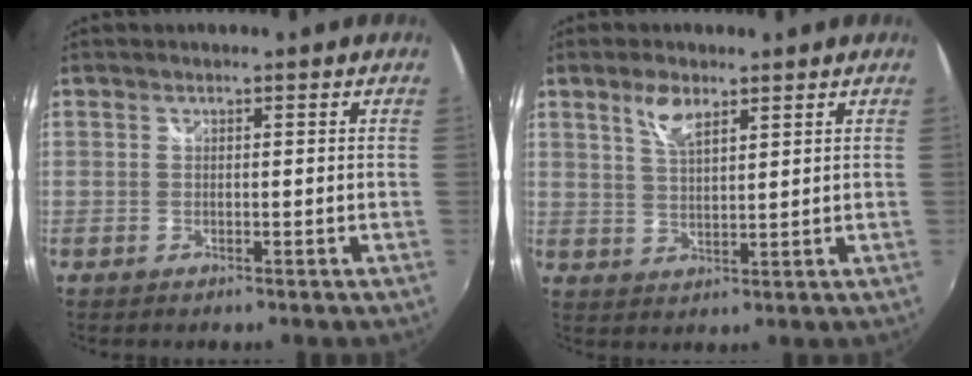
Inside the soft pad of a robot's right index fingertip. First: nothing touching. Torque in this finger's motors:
{"motor_torque": [0.28, 0.10, 0.21, 0.06]}